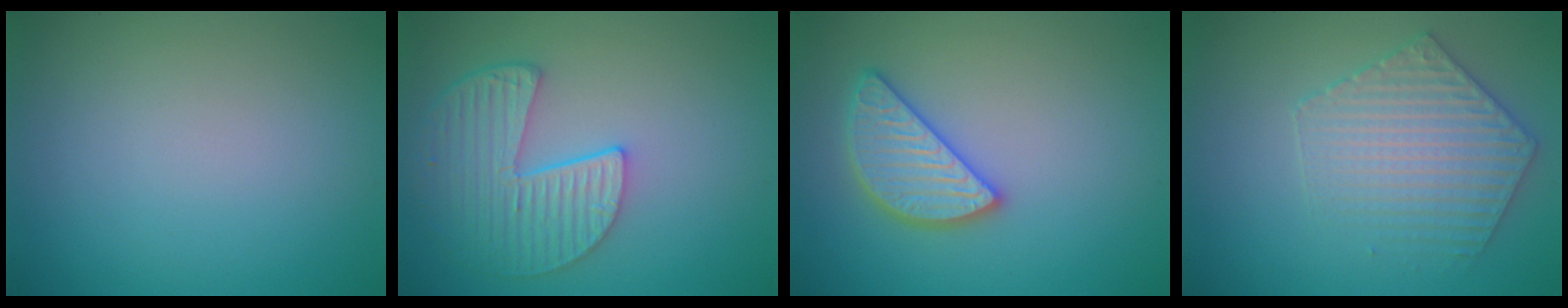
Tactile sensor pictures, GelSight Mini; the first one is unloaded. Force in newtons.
{"total": 5.3, "press": 4.4, "slide": 3.0}
{"total": 3.8, "press": 3.7, "slide": 0.7}
{"total": 3.8, "press": 3.8, "slide": 0.6}